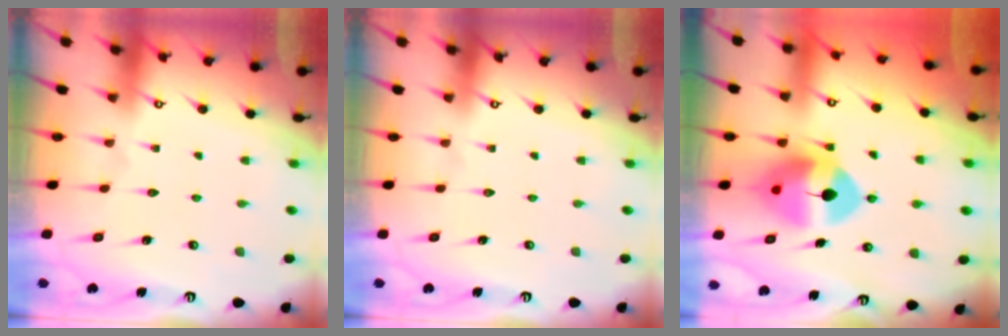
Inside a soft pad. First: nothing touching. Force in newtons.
{"total": 0.0}
{"total": 10.1, "press": 9.9, "slide": 2.1}